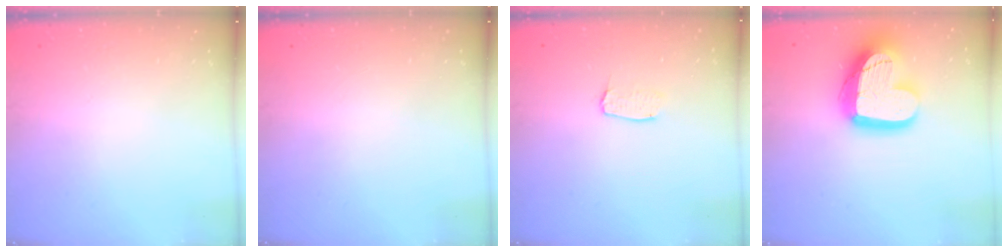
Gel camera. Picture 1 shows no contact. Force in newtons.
{"total": 0.0}
{"total": 3.6, "press": 3.6, "slide": 0.3}
{"total": 19.5, "press": 19.4, "slide": 1.4}